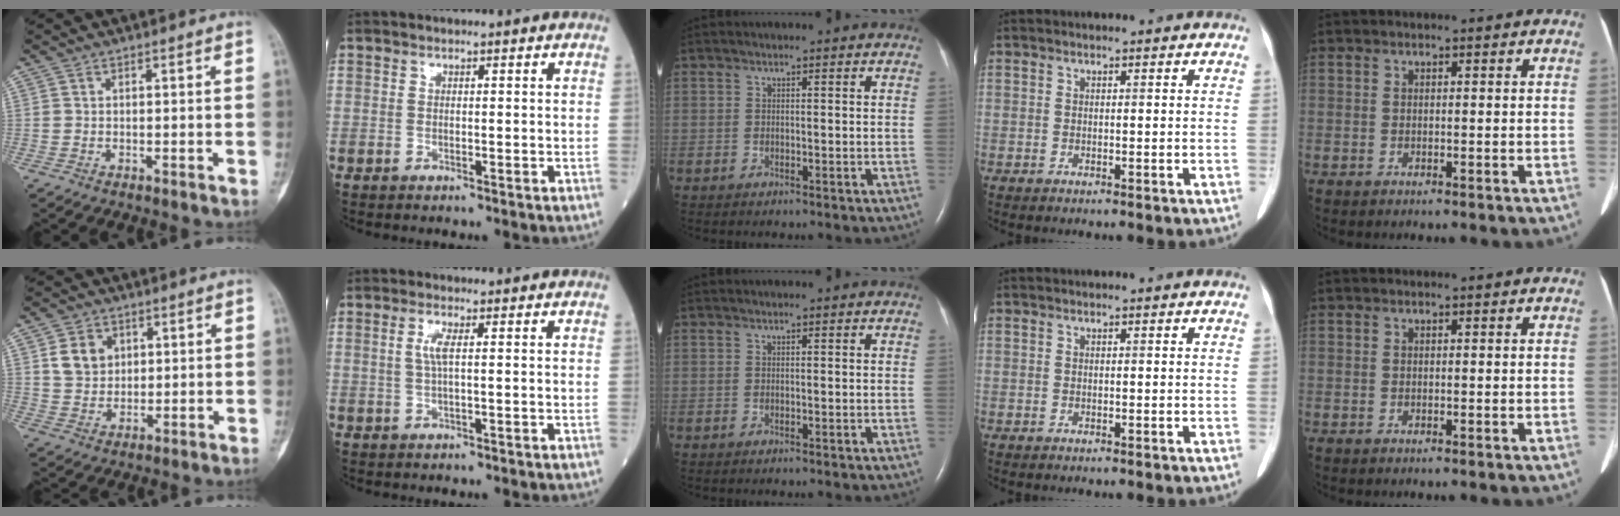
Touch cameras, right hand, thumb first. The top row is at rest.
{"thumb": {"total": 6.6, "force": [2.2, 5.4, 3.1], "torque": [-0.031, -0.011, 0.044]}, "index": {"total": 2.4, "force": [0.5, 0.2, 2.3], "torque": [-0.055, 0.002, 0.008]}}